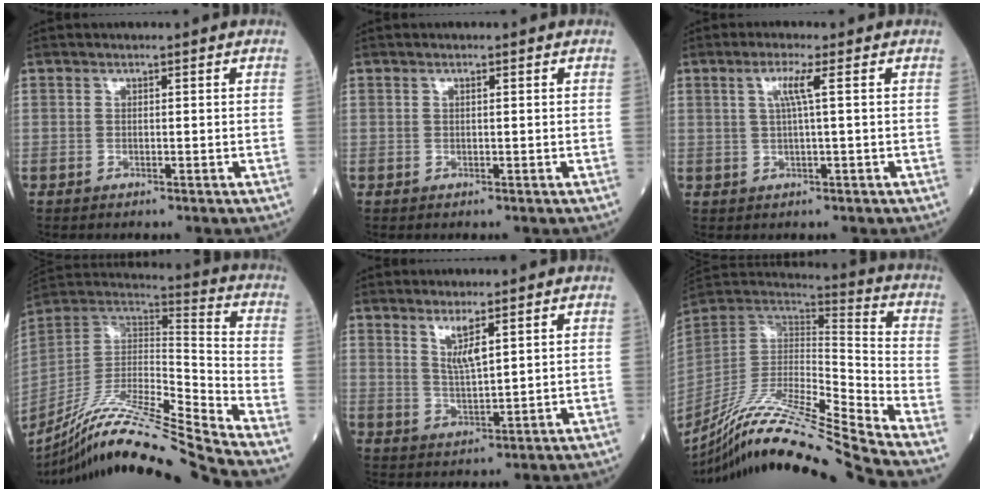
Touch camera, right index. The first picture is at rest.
{"total": 0.0}
{"total": 3.2, "force": [0.9, -0.5, 3.0], "torque": [-0.063, 0.004, 0.017]}
{"total": 22.1, "force": [-19.0, -2.0, 11.2], "torque": [-0.224, -0.012, -0.345]}
{"total": 4.3, "force": [2.4, 0.4, 3.5], "torque": [-0.069, -0.011, 0.051]}
{"total": 24.1, "force": [-20.4, -1.9, 12.6], "torque": [-0.247, -0.028, -0.370]}